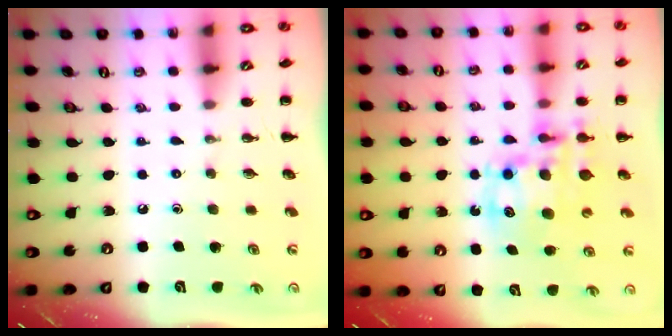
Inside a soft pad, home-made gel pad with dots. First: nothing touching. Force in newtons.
{"total": 13.7, "press": 13.3, "slide": 3.0}